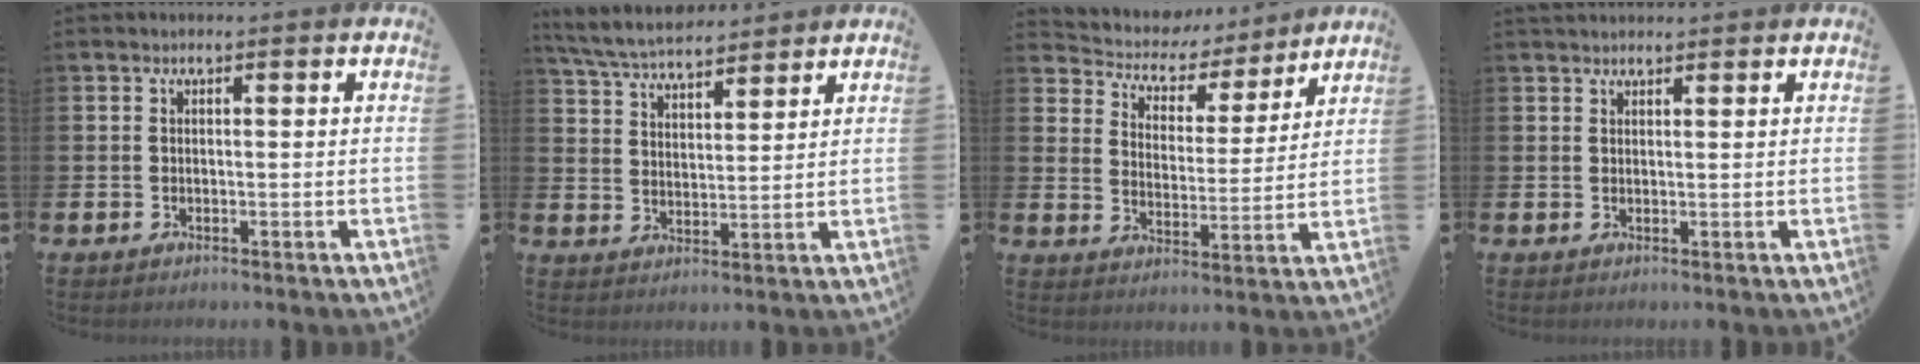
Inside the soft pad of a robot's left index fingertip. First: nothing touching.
{"total": 6.0, "force": [5.7, 1.0, 1.3], "torque": [-0.051, -0.026, 0.104]}
{"total": 6.2, "force": [5.6, 2.6, 0.6], "torque": [-0.045, -0.044, 0.093]}
{"total": 1.5, "force": [1.5, 0.4, 0.2], "torque": [0.008, -0.003, 0.024]}